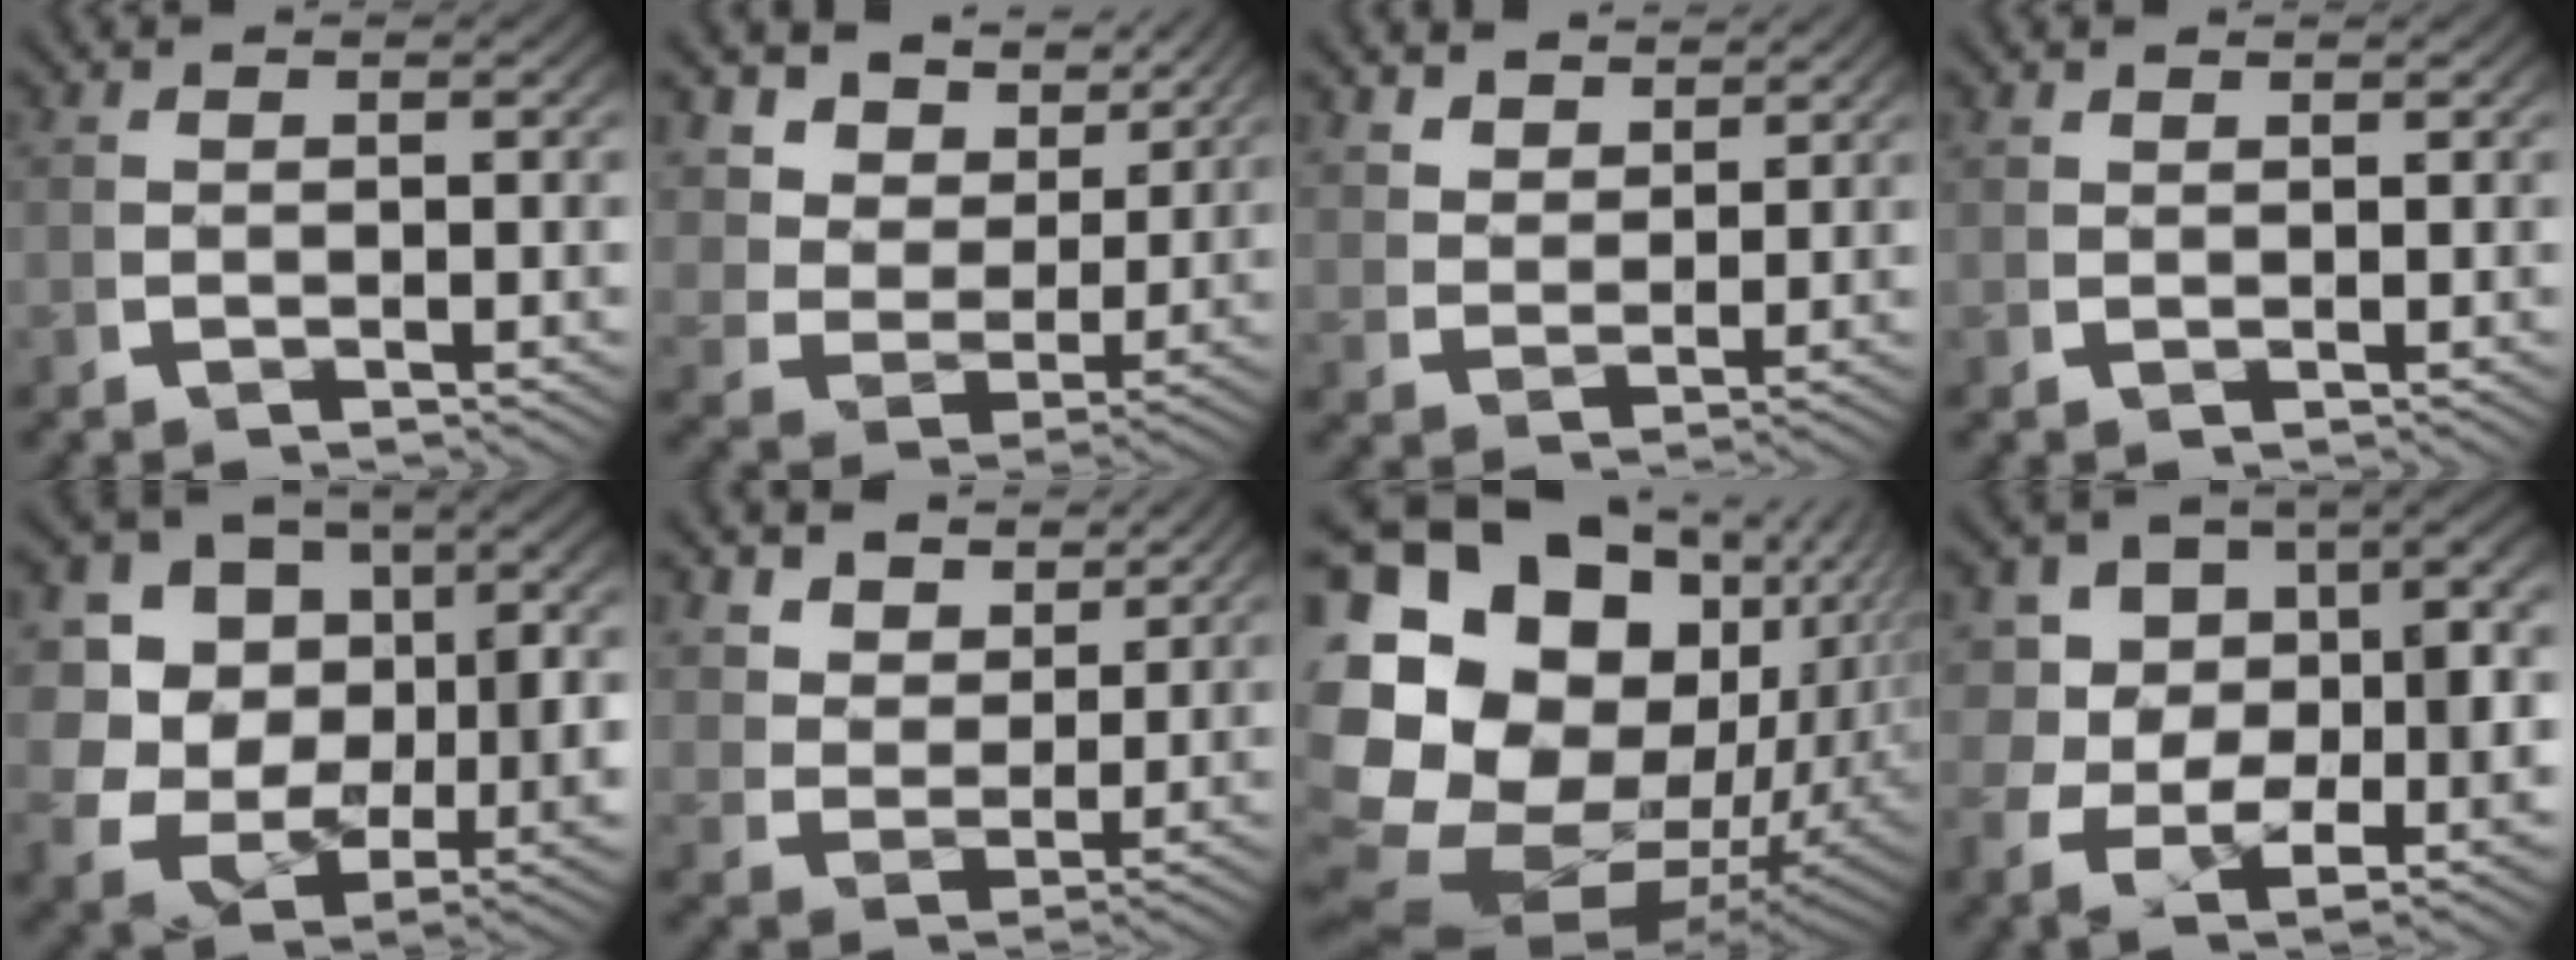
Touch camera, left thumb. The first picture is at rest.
{"total": 8.6, "force": [4.1, 5.6, 5.0], "torque": [-0.111, -0.003, 0.066]}
{"total": 4.0, "force": [3.6, 1.2, 1.0], "torque": [-0.014, -0.002, 0.072]}
{"total": 1.0, "force": [1.0, -0.1, -0.2], "torque": [0.003, -0.003, 0.025]}
{"total": 13.8, "force": [0.0, 11.0, 8.3], "torque": [-0.206, -0.057, 0.009]}
{"total": 5.6, "force": [4.0, 3.0, 2.6], "torque": [-0.054, -0.007, 0.073]}
{"total": 24.7, "force": [0.6, 18.5, 16.4], "torque": [-0.343, -0.057, 0.022]}
{"total": 10.4, "force": [0.5, 7.2, 7.4], "torque": [-0.137, -0.030, 0.021]}